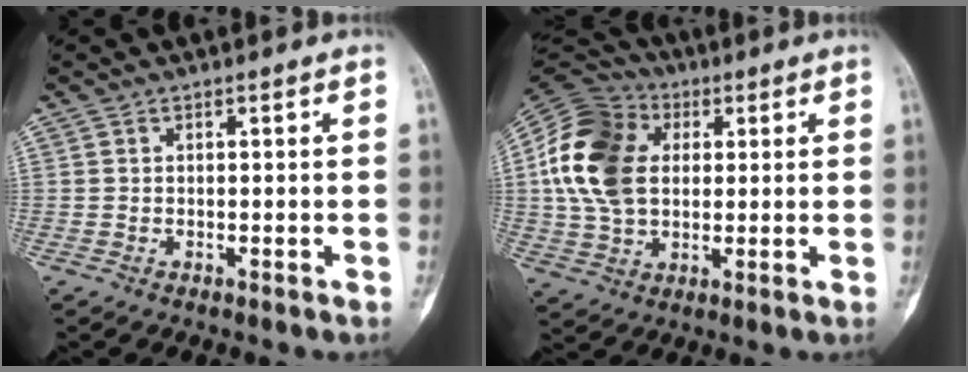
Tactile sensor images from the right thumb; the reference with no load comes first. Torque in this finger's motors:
{"motor_torque": [-0.17, 2.32, 1.92, 0.09, 0.12]}